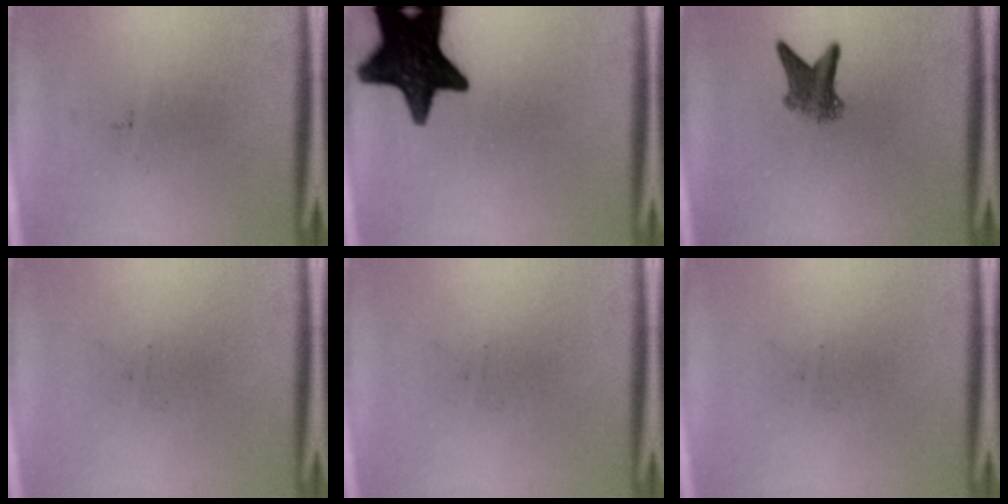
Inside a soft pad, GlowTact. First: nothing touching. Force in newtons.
{"total": 17.8}
{"total": 4.3}
{"total": 0.0}
{"total": 0.0}
{"total": 0.0}